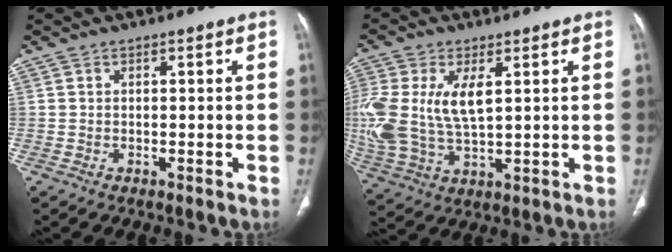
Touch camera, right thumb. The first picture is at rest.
{"total": 16.0, "force": [2.9, 8.2, 13.4], "torque": [-0.320, -0.006, 0.064]}